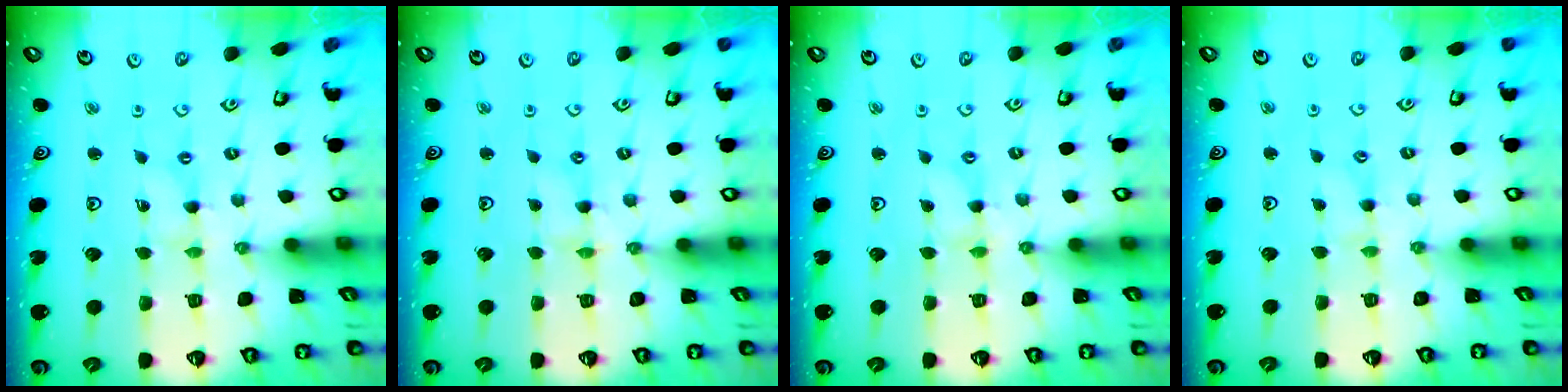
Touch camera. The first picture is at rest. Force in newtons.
{"total": 1.0, "press": 0.9, "slide": 0.2}
{"total": 0.0}
{"total": 1.3, "press": 1.2, "slide": 0.3}